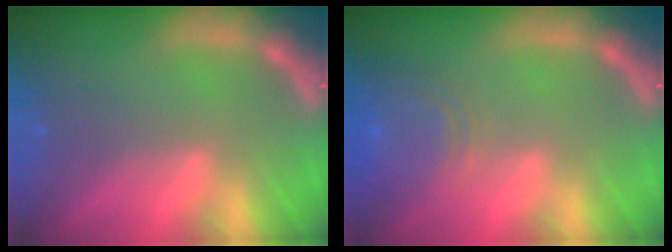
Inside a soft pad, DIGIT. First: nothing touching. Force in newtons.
{"total": 6.1}